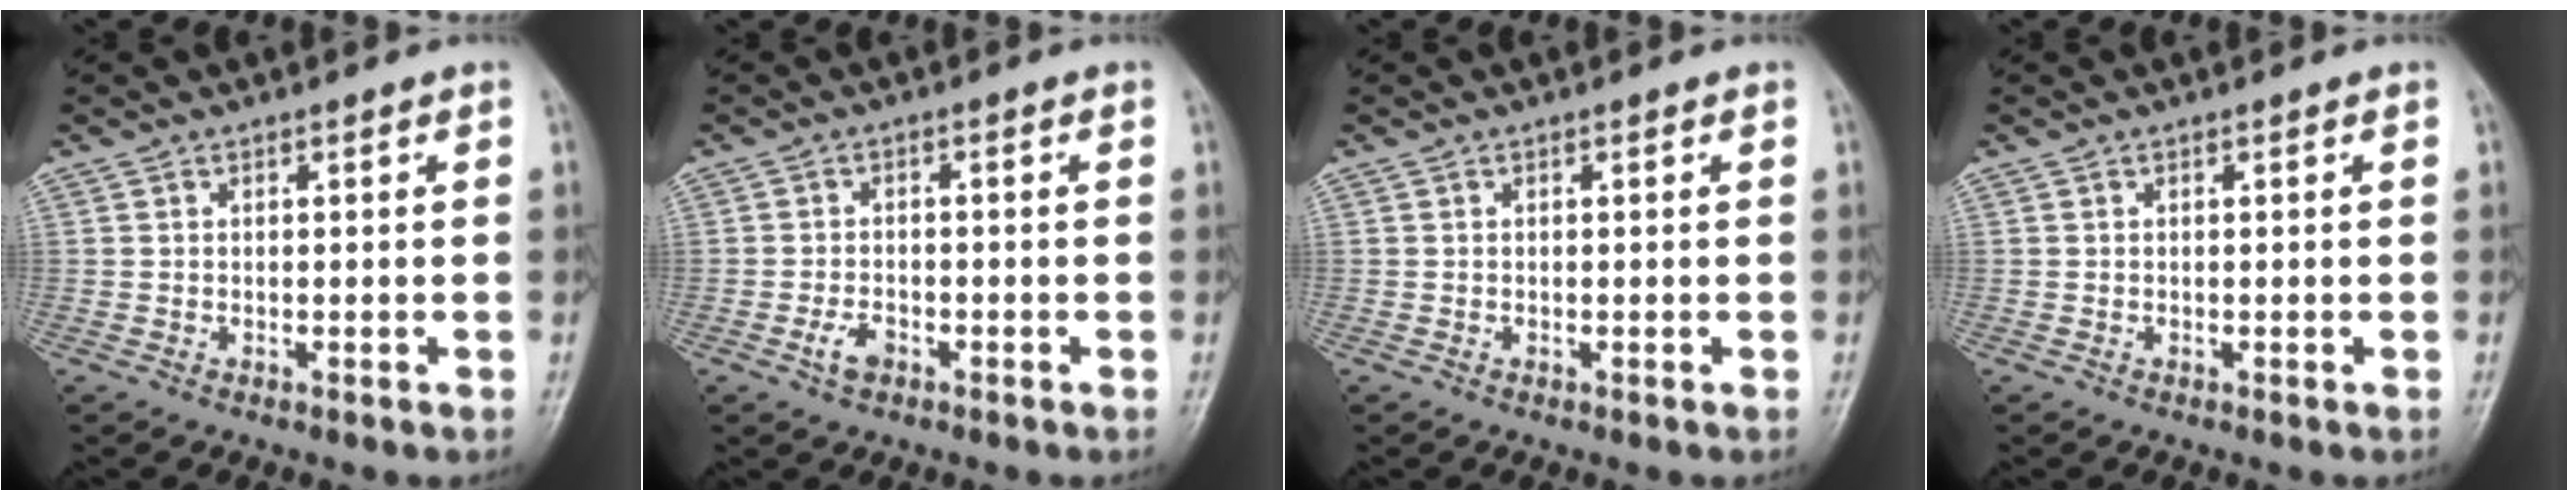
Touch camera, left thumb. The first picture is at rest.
{"total": 3.0, "force": [-1.5, 1.8, 1.9], "torque": [-0.037, 0.008, -0.027]}
{"total": 0.0}
{"total": 0.0}